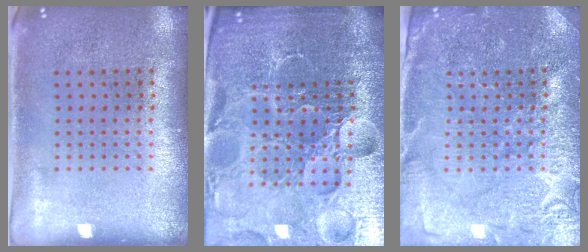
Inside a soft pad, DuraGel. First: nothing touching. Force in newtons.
{"total": 6.6, "press": 5.9, "slide": 3.1}
{"total": 3.7, "press": 3.6, "slide": 0.9}